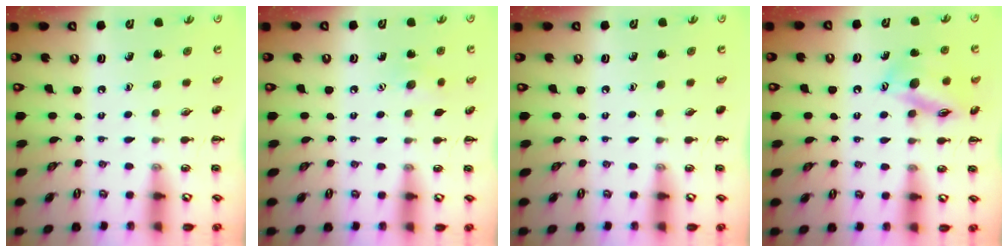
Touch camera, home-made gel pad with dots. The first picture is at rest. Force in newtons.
{"total": 6.3, "press": 6.1, "slide": 1.5}
{"total": 0.0}
{"total": 14.5, "press": 14.4, "slide": 1.7}